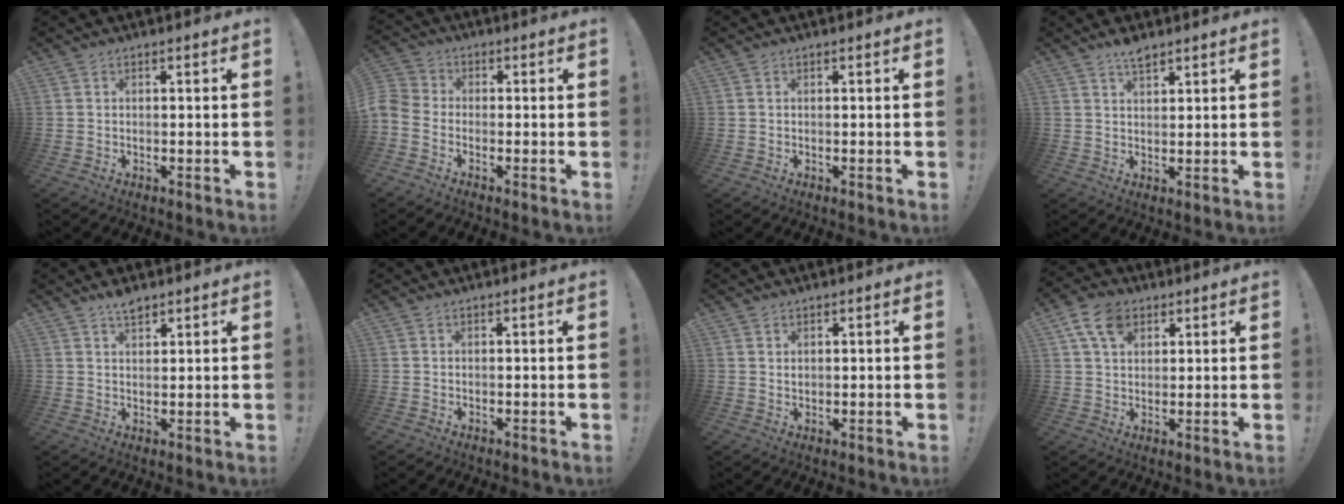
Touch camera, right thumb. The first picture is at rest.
{"total": 4.6, "force": [-2.8, 3.0, 2.1], "torque": [-0.051, 0.011, -0.053]}
{"total": 0.0}
{"total": 3.9, "force": [3.2, 1.2, 1.9], "torque": [-0.027, -0.019, 0.054]}
{"total": 3.6, "force": [3.0, 1.2, 1.6], "torque": [-0.029, -0.015, 0.052]}
{"total": 0.0}
{"total": 1.0, "force": [0.7, 0.7, 0.2], "torque": [0.001, -0.002, 0.013]}
{"total": 9.4, "force": [4.3, 6.2, 5.5], "torque": [-0.085, -0.006, 0.082]}